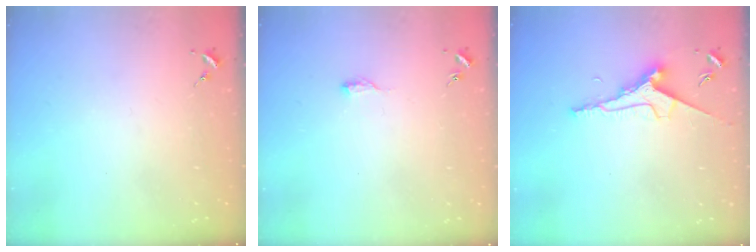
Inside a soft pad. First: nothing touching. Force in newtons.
{"total": 6.0, "press": 6.0, "slide": 0.6}
{"total": 9.0, "press": 9.0, "slide": 0.8}